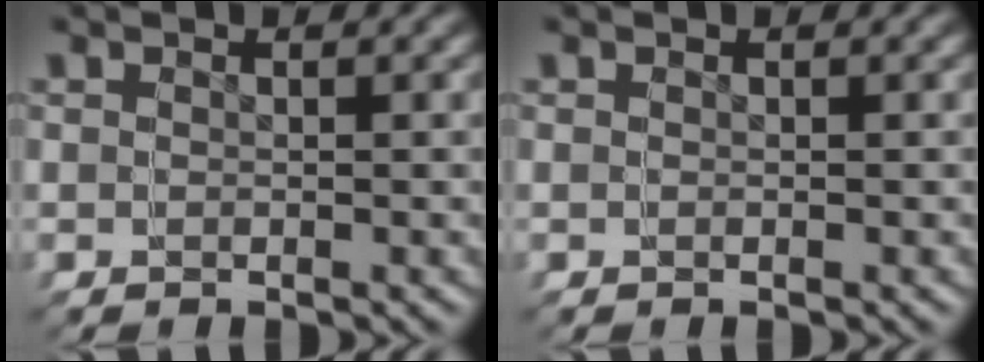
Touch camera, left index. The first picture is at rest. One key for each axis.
{"total": 0.0}